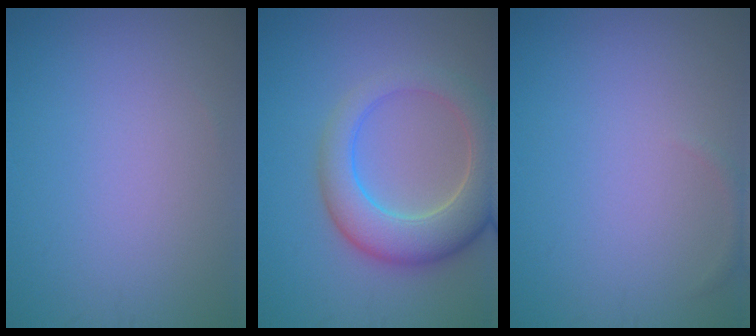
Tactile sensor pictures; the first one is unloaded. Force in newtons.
{"total": 7.3, "press": 7.3, "slide": 0.7}
{"total": 0.6, "press": 0.6, "slide": 0.1}